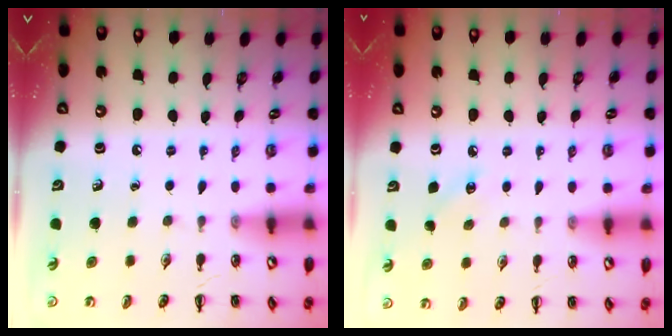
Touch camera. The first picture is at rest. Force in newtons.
{"total": 3.9, "press": 3.7, "slide": 0.9}